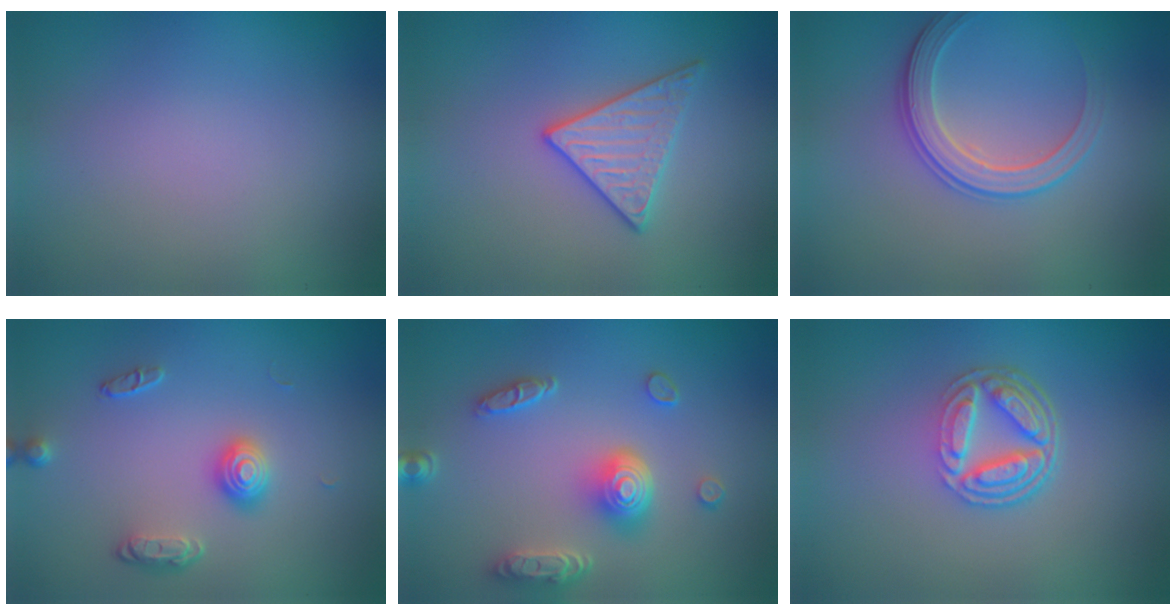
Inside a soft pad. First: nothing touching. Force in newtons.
{"total": 2.9, "press": 2.9, "slide": 0.4}
{"total": 2.8, "press": 2.8, "slide": 0.3}
{"total": 2.3, "press": 1.8, "slide": 1.4}
{"total": 5.1, "press": 4.1, "slide": 3.1}
{"total": 5.3, "press": 3.9, "slide": 3.7}